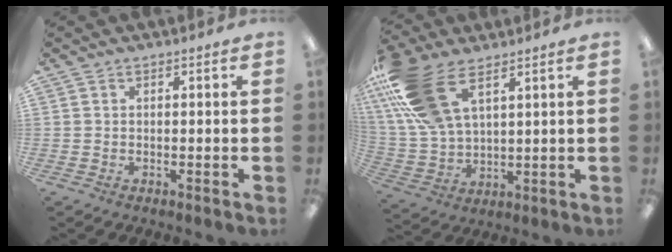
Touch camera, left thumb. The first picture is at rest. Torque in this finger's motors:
{"motor_torque": [0.46, 0.64, 1.86, -0.90, 0.66]}